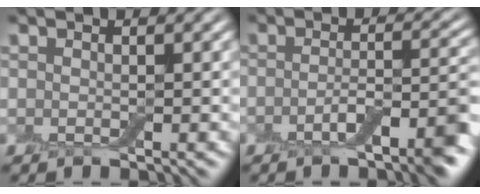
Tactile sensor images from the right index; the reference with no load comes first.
{"total": 4.9, "force": [-2.8, 1.2, 3.8], "torque": [-0.057, 0.002, -0.044]}